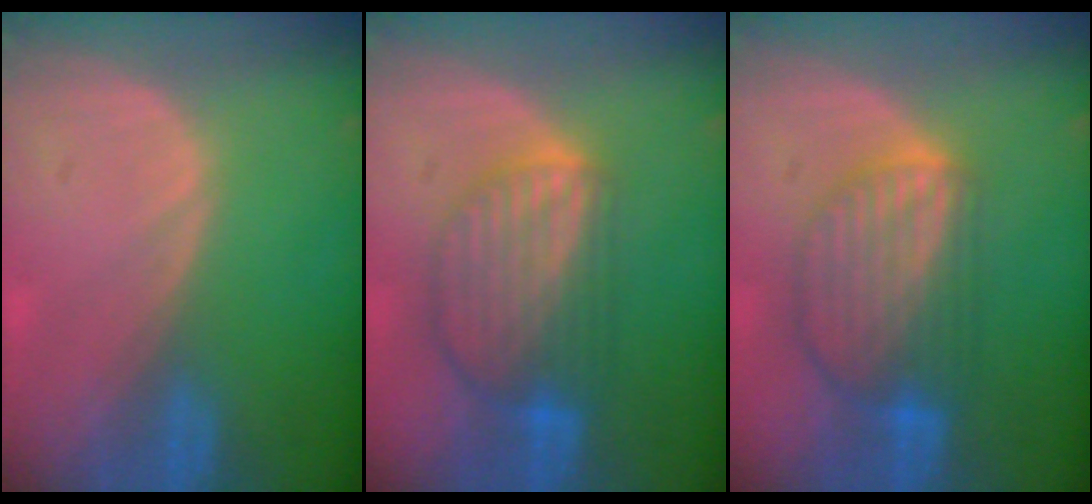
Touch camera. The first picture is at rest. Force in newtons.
{"total": 8.6, "press": 7.5, "slide": 4.1}
{"total": 8.6, "press": 7.5, "slide": 4.1}